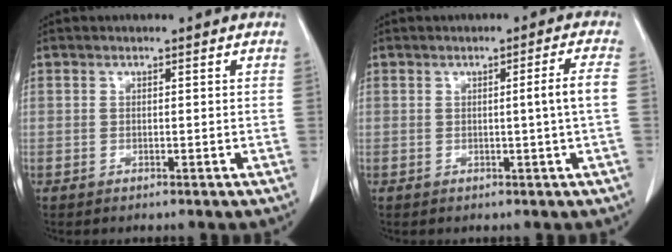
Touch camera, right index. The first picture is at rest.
{"total": 3.5, "force": [-0.3, -1.0, 3.3], "torque": [-0.048, -0.002, -0.002]}